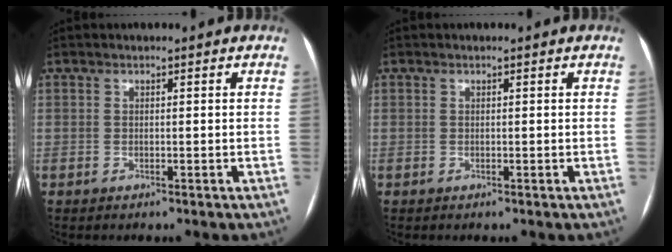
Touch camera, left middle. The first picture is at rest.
{"total": 0.0}